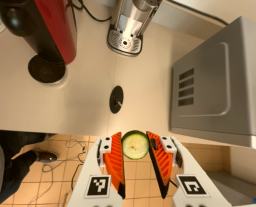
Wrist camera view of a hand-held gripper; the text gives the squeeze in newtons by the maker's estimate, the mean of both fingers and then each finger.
{"total": 8.4, "left": 8.3, "right": 8.5}